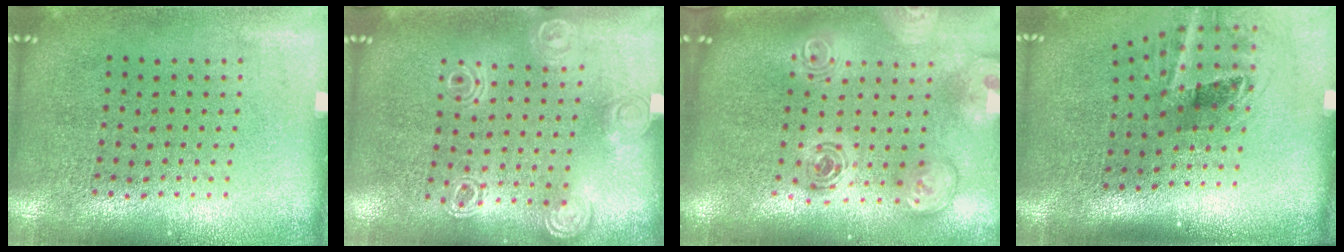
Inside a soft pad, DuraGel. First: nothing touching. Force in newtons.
{"total": 1.4, "press": 1.3, "slide": 0.2}
{"total": 2.2, "press": 1.8, "slide": 1.4}
{"total": 2.2, "press": 1.3, "slide": 1.7}